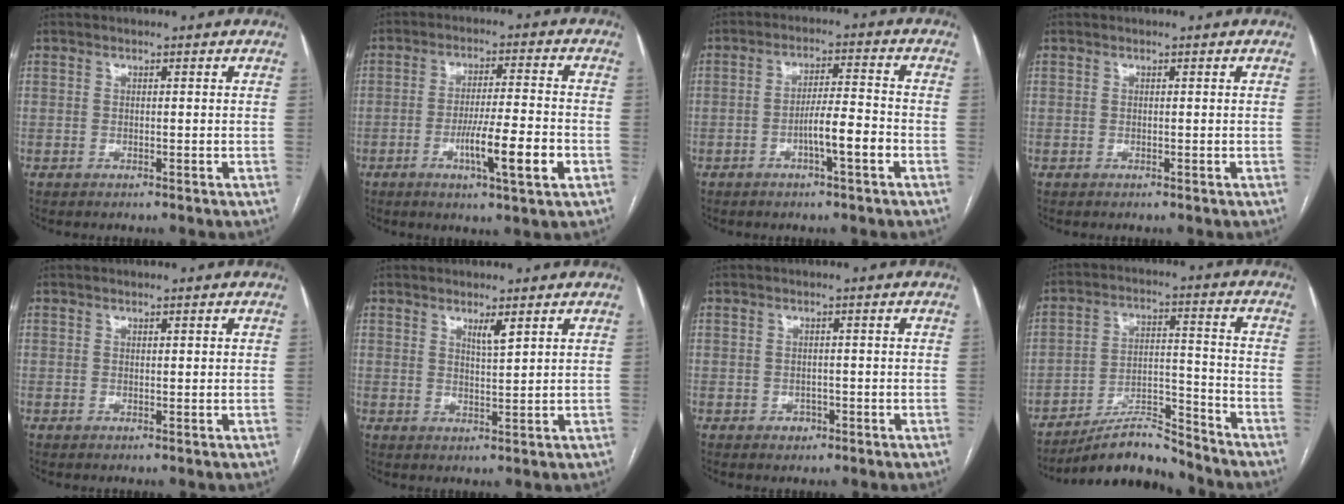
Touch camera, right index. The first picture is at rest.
{"total": 9.6, "force": [-3.3, 0.3, 9.0], "torque": [-0.149, -0.007, -0.055]}
{"total": 6.2, "force": [-2.5, 0.4, 5.6], "torque": [-0.096, 0.007, -0.042]}
{"total": 0.0}
{"total": 0.6, "force": [0.3, 0.2, 0.5], "torque": [-0.008, 0.001, 0.005]}
{"total": 2.4, "force": [1.6, 0.1, 1.8], "torque": [-0.035, -0.007, 0.031]}
{"total": 1.6, "force": [-0.7, 1.4, 0.5], "torque": [-0.003, 0.005, -0.008]}
{"total": 9.5, "force": [-9.0, 1.5, 2.4], "torque": [-0.034, 0.022, -0.156]}